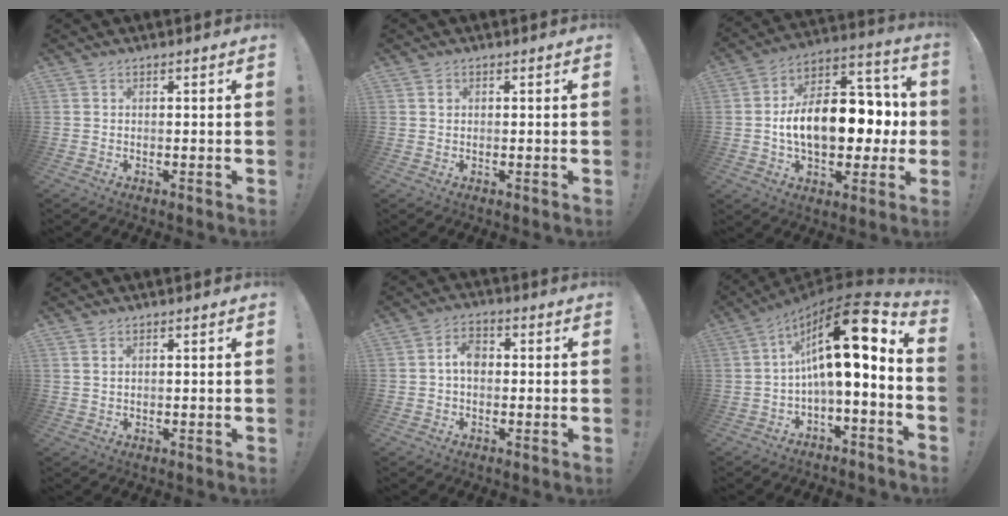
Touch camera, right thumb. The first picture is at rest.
{"total": 0.7, "force": [0.2, 0.6, 0.2], "torque": [-0.001, 0.001, 0.002]}
{"total": 19.1, "force": [-1.5, 11.6, 15.1], "torque": [-0.248, 0.014, -0.019]}
{"total": 1.2, "force": [0.8, 0.5, 0.7], "torque": [-0.013, -0.002, 0.015]}
{"total": 5.5, "force": [0.1, 3.7, 4.1], "torque": [-0.058, 0.009, 0.000]}
{"total": 18.9, "force": [4.5, 5.2, 17.6], "torque": [-0.295, -0.028, 0.071]}